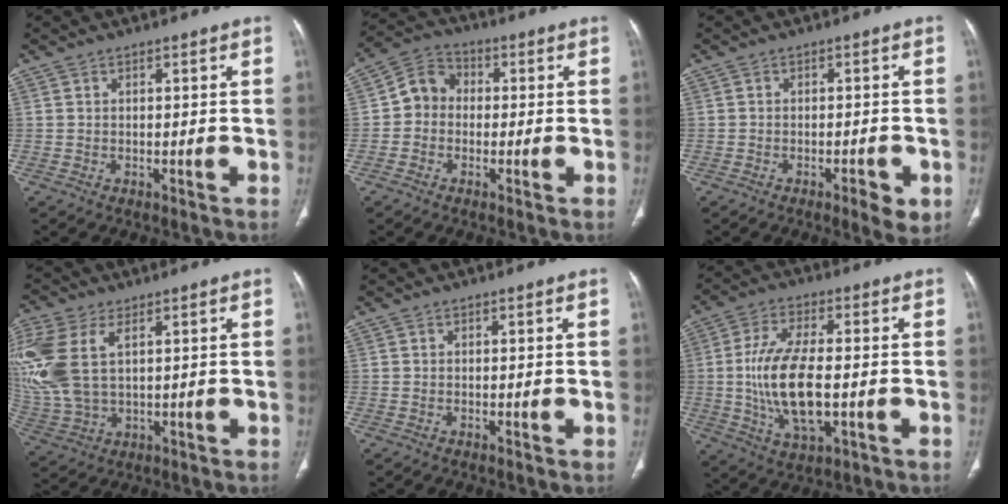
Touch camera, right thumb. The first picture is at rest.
{"total": 6.4, "force": [-0.6, 5.6, 3.0], "torque": [-0.031, 0.023, -0.027]}
{"total": 4.4, "force": [-2.0, 1.6, 3.6], "torque": [-0.039, 0.002, -0.024]}
{"total": 16.2, "force": [4.7, 9.2, 12.5], "torque": [-0.321, -0.002, 0.097]}
{"total": 0.0}
{"total": 14.0, "force": [-1.2, 6.2, 12.5], "torque": [-0.243, 0.001, -0.019]}